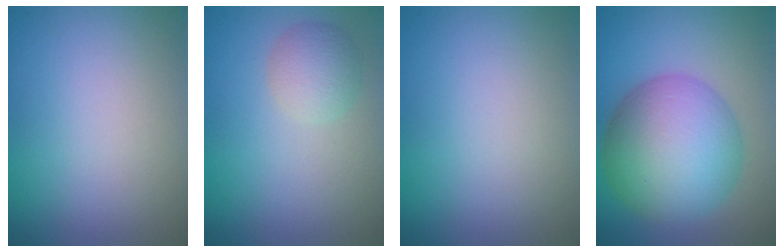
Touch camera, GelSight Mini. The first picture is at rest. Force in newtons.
{"total": 2.4, "press": 2.4, "slide": 0.1}
{"total": 0.0}
{"total": 10.6, "press": 10.6, "slide": 0.2}